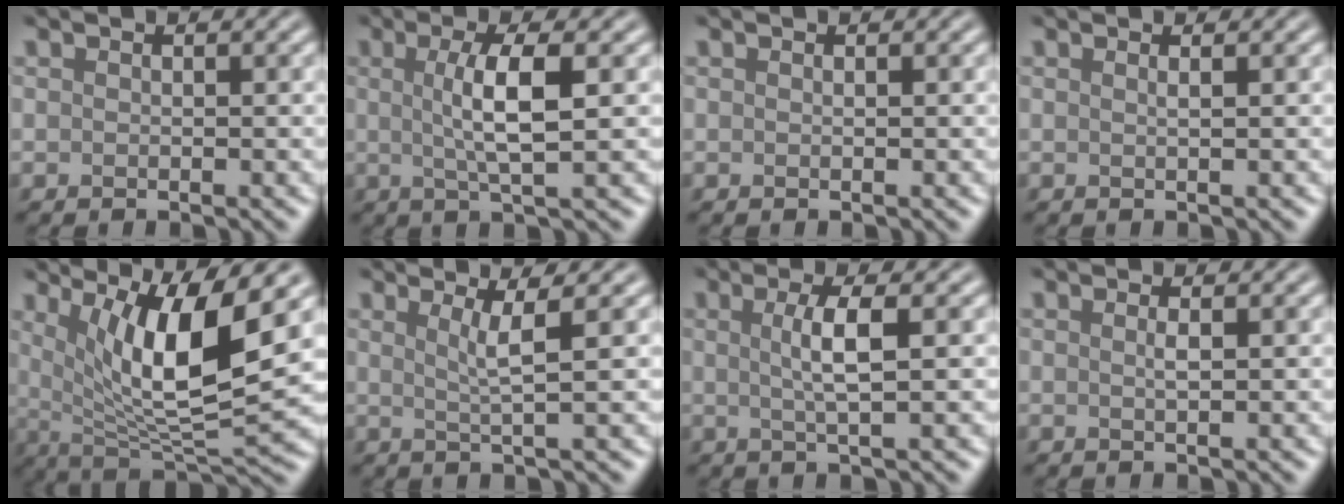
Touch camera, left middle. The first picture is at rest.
{"total": 4.4, "force": [0.5, 0.9, 4.3], "torque": [-0.077, 0.002, 0.008]}
{"total": 0.0}
{"total": 0.9, "force": [0.3, 0.4, 0.7], "torque": [-0.003, -0.002, -0.001]}
{"total": 9.6, "force": [3.0, 2.5, 8.7], "torque": [-0.143, -0.016, 0.057]}
{"total": 2.7, "force": [0.8, 0.4, 2.5], "torque": [-0.043, 0.001, 0.015]}
{"total": 3.2, "force": [0.4, 0.7, 3.1], "torque": [-0.055, 0.001, 0.004]}
{"total": 1.0, "force": [0.2, 0.2, 0.9], "torque": [-0.014, 0.003, 0.001]}